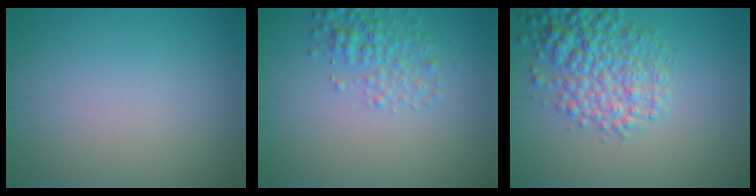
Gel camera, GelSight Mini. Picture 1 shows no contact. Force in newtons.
{"total": 2.6, "press": 2.6, "slide": 0.1}
{"total": 5.7, "press": 5.7, "slide": 0.2}